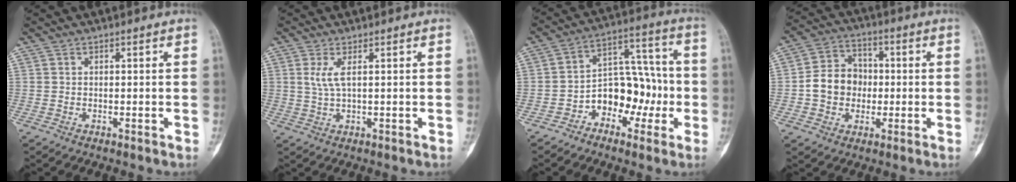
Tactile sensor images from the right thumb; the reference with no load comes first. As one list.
[{"total": 3.1, "force": [1.0, 0.6, 2.9], "torque": [-0.074, -0.002, 0.028]}, {"total": 12.0, "force": [-3.9, 8.4, 7.6], "torque": [-0.073, 0.061, -0.068]}, {"total": 10.0, "force": [-0.9, 8.5, 5.1], "torque": [-0.059, 0.026, -0.024]}]